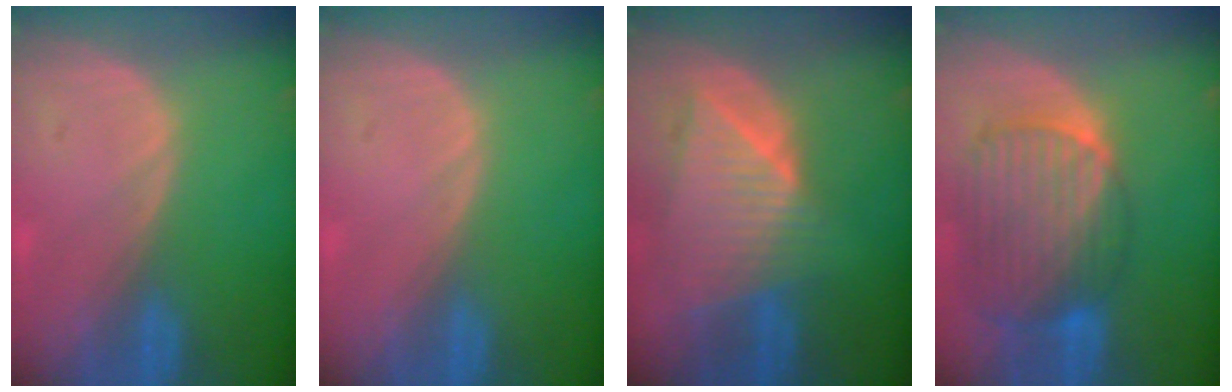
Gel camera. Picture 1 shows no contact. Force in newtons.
{"total": 0.0}
{"total": 8.9, "press": 7.9, "slide": 4.2}
{"total": 10.7, "press": 9.2, "slide": 5.4}